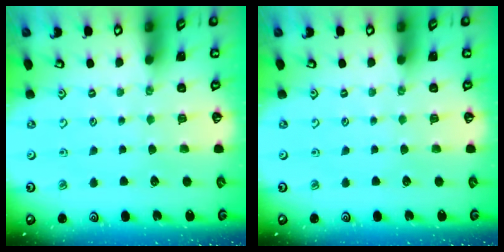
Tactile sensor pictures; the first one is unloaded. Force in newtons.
{"total": 0.0}